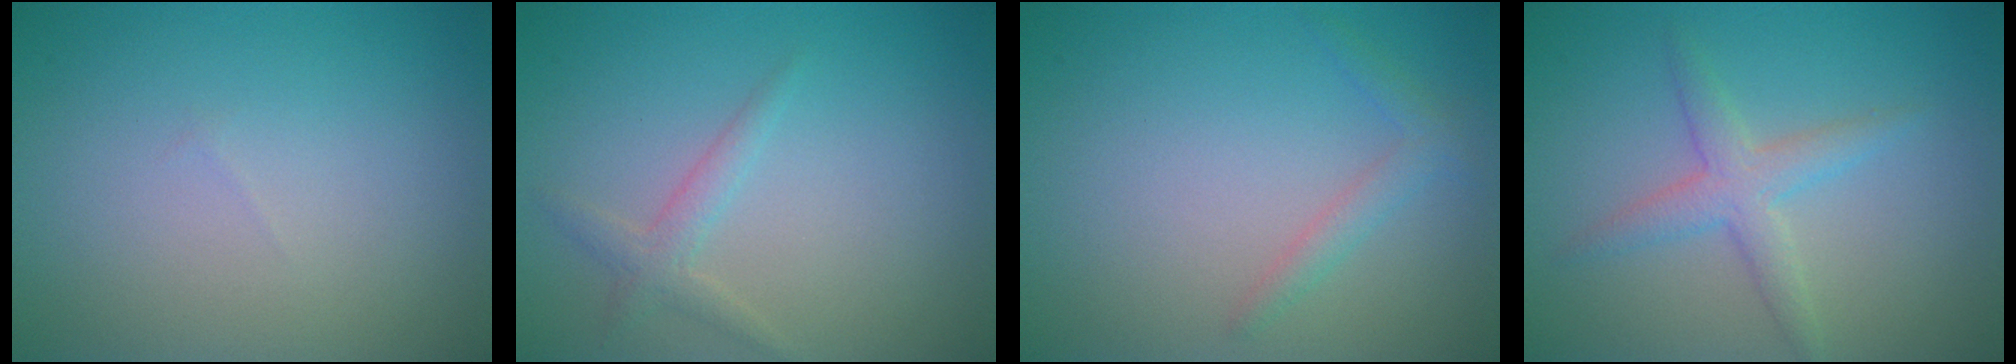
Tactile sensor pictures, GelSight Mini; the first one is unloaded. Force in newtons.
{"total": 1.6, "press": 1.6, "slide": 0.0}
{"total": 1.5, "press": 1.5, "slide": 0.1}
{"total": 2.7, "press": 2.7, "slide": 0.0}